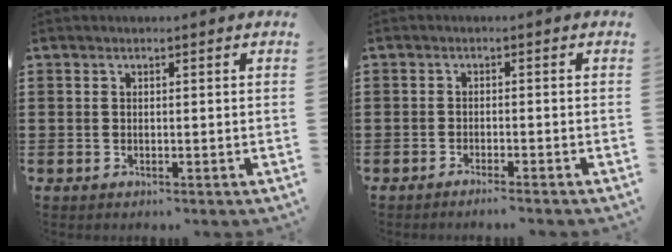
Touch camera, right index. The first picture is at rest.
{"total": 1.5, "force": [-1.3, -0.4, 0.4], "torque": [-0.008, -0.002, -0.025]}